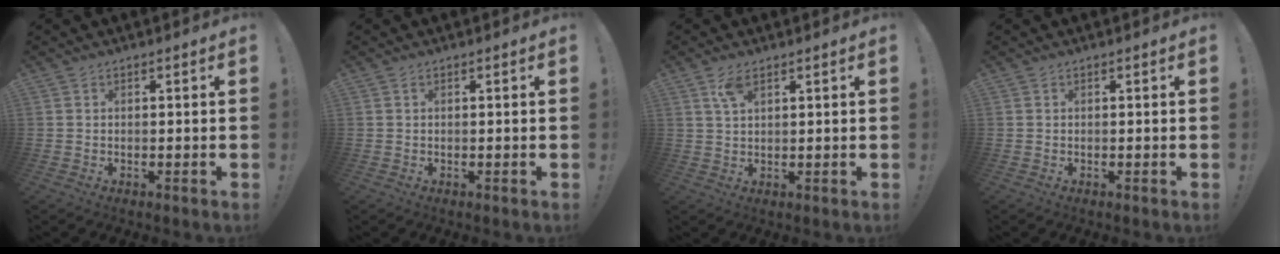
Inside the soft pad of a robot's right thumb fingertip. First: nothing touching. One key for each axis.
{"total": 0.0}
{"total": 4.4, "fx": 2.4, "fy": 1.8, "fz": 3.2, "tx": -0.059, "ty": -0.003, "tz": 0.042}
{"total": 0.0}